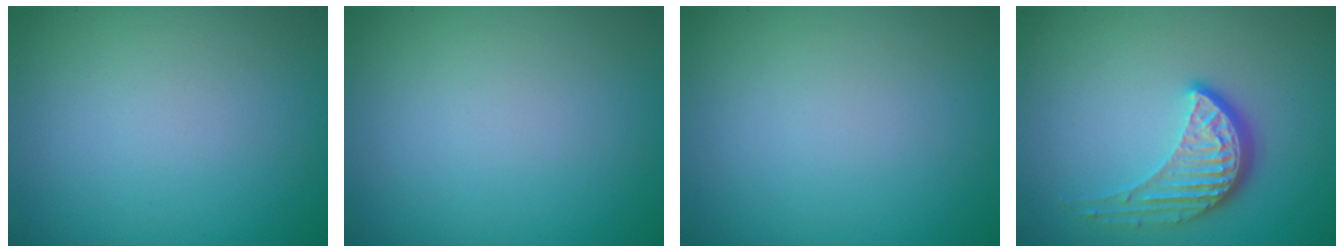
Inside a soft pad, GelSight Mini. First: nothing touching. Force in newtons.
{"total": 0.0}
{"total": 0.0}
{"total": 4.0, "press": 3.0, "slide": 2.7}